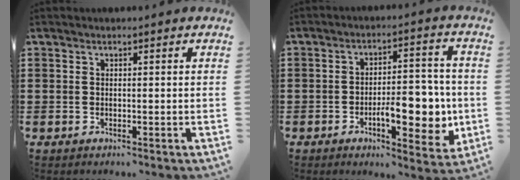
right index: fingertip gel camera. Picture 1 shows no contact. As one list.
[{"total": 9.7, "force": [-2.3, 4.2, 8.5], "torque": [-0.110, -0.006, -0.039]}]